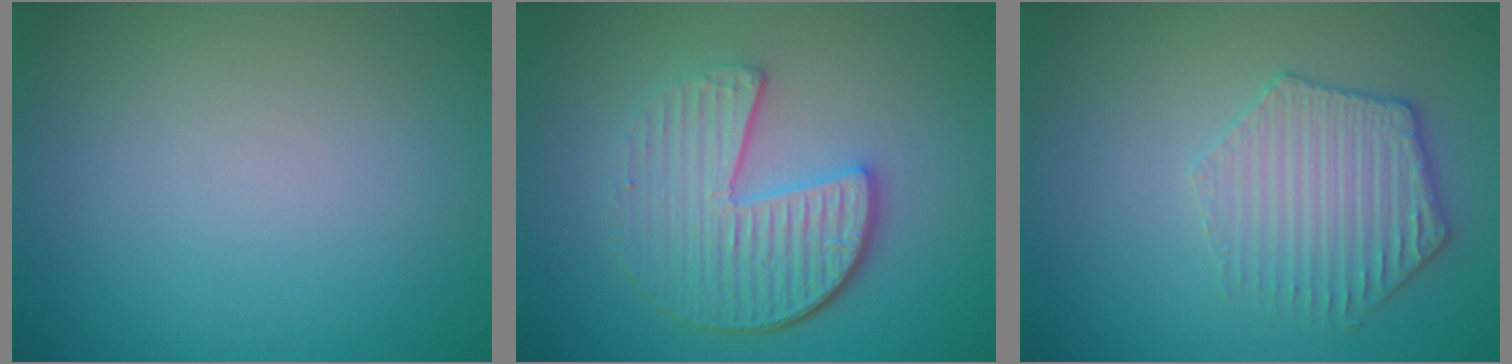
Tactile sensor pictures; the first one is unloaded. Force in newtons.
{"total": 5.4, "press": 4.1, "slide": 3.6}
{"total": 3.5, "press": 3.4, "slide": 0.4}